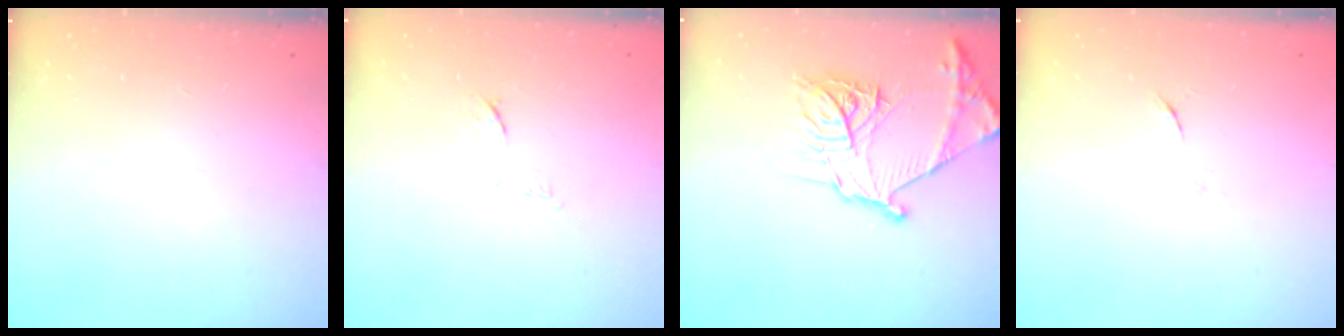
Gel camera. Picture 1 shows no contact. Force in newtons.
{"total": 6.2, "press": 6.2, "slide": 0.9}
{"total": 18.4, "press": 18.3, "slide": 1.9}
{"total": 4.3, "press": 4.1, "slide": 1.2}